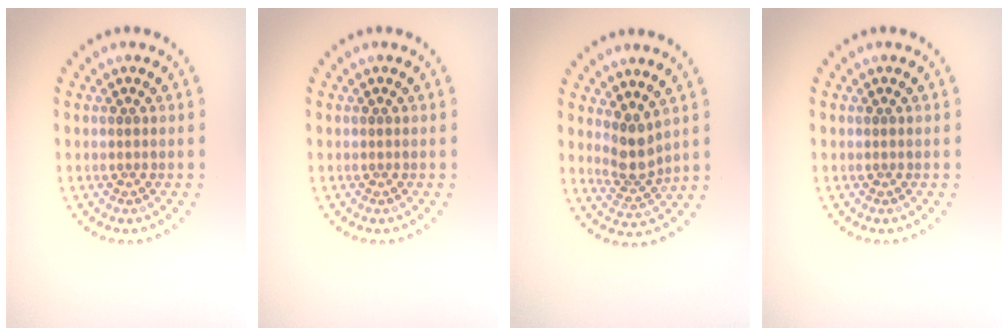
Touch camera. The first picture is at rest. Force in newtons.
{"total": 0.0}
{"total": 2.8, "press": 2.1, "slide": 1.8}
{"total": 0.0}